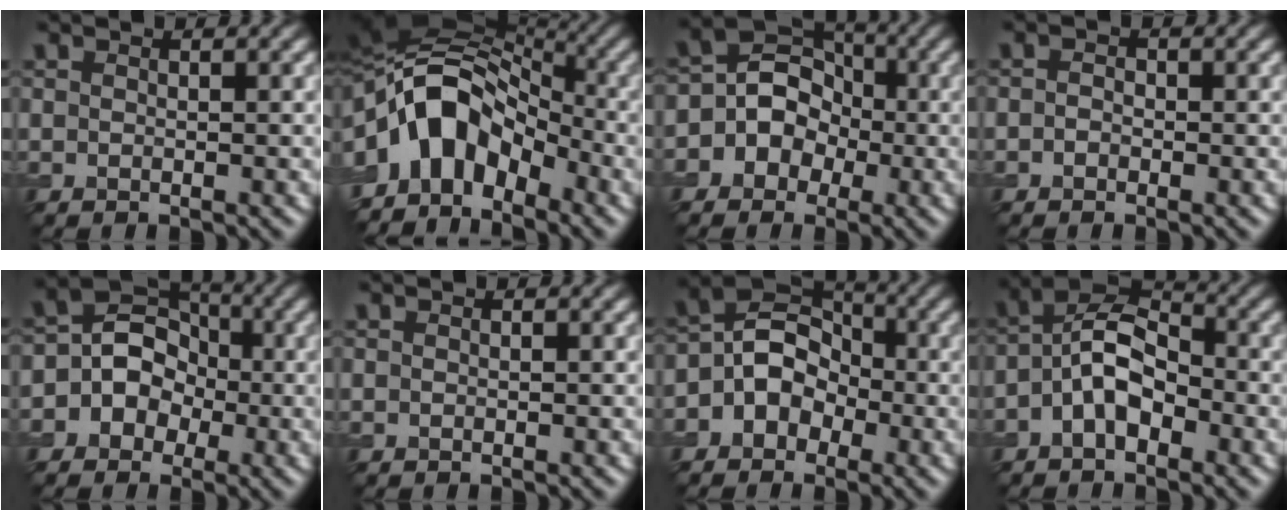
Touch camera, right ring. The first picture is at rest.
{"total": 9.9, "force": [-3.2, 6.5, 6.8], "torque": [-0.106, 0.020, -0.072]}
{"total": 6.5, "force": [-1.0, 5.9, 2.4], "torque": [-0.012, 0.035, -0.043]}
{"total": 0.7, "force": [-0.3, 0.5, 0.3], "torque": [-0.005, 0.001, -0.008]}
{"total": 5.7, "force": [-0.6, 5.1, 2.5], "torque": [-0.005, 0.020, -0.031]}
{"total": 0.0}
{"total": 5.6, "force": [-1.1, 4.7, 2.9], "torque": [-0.016, 0.018, -0.036]}
{"total": 5.2, "force": [-1.6, 2.9, 4.1], "torque": [-0.077, 0.017, -0.036]}